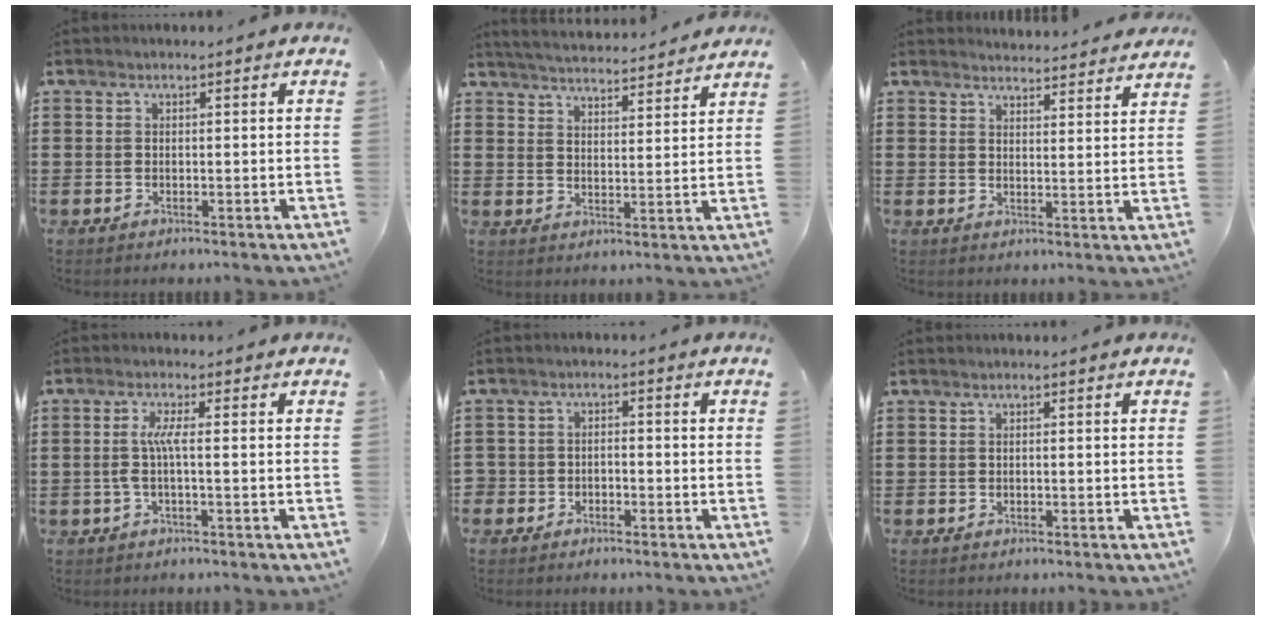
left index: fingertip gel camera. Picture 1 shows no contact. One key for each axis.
{"total": 4.3, "fx": 4.3, "fy": -0.3, "fz": 0.5, "tx": -0.027, "ty": -0.030, "tz": 0.073}
{"total": 3.5, "fx": 3.5, "fy": -0.1, "fz": -0.1, "tx": -0.001, "ty": -0.023, "tz": 0.062}
{"total": 3.7, "fx": -0.3, "fy": 0.2, "fz": 3.7, "tx": -0.084, "ty": -0.006, "tz": -0.013}
{"total": 2.1, "fx": -1.9, "fy": 0.9, "fz": 0.0, "tx": -0.009, "ty": 0.000, "tz": -0.043}
{"total": 0.0}